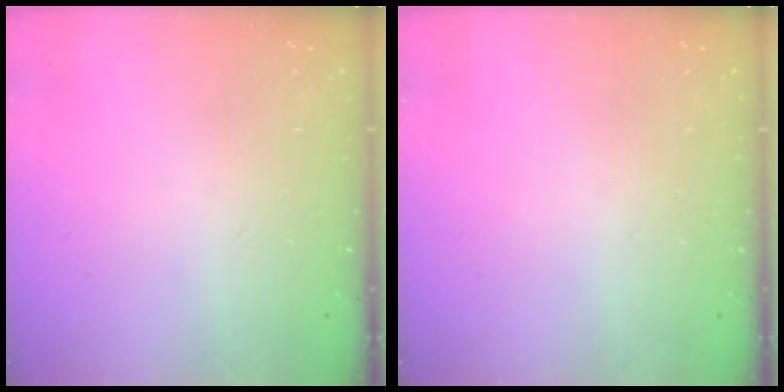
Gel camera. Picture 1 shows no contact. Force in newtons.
{"total": 0.0}